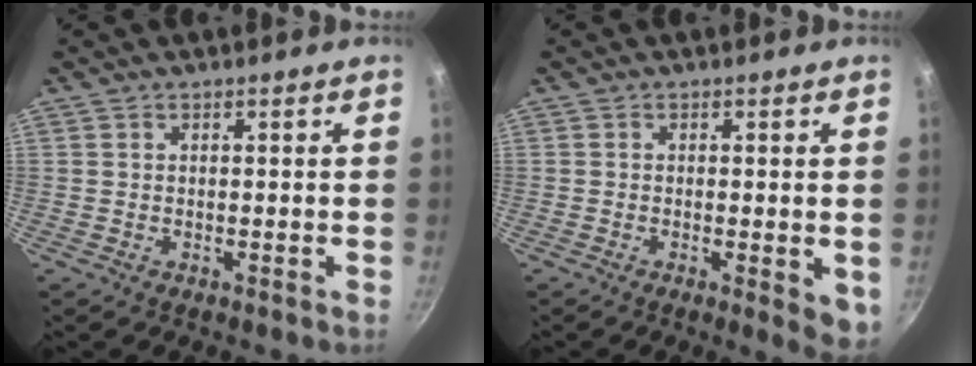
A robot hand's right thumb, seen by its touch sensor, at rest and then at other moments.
{"total": 5.0, "force": [-0.9, 1.7, 4.6], "torque": [-0.051, -0.009, -0.012]}